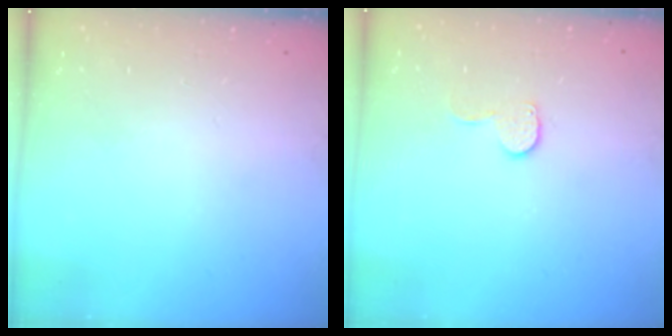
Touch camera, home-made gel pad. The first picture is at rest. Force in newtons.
{"total": 7.1, "press": 7.1, "slide": 0.4}